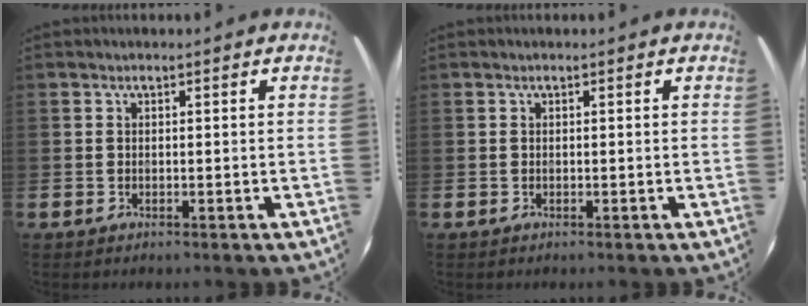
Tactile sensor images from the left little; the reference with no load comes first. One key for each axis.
{"total": 0.0}